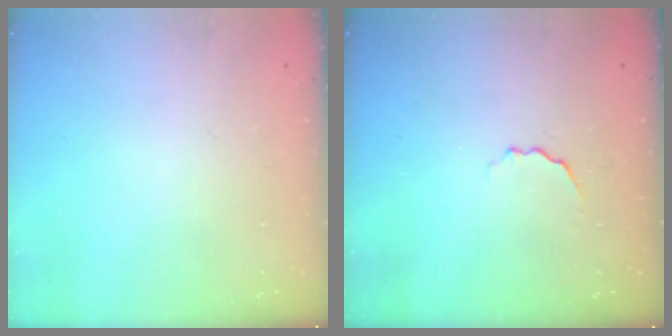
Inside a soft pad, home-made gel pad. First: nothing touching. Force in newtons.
{"total": 3.0, "press": 2.9, "slide": 0.7}